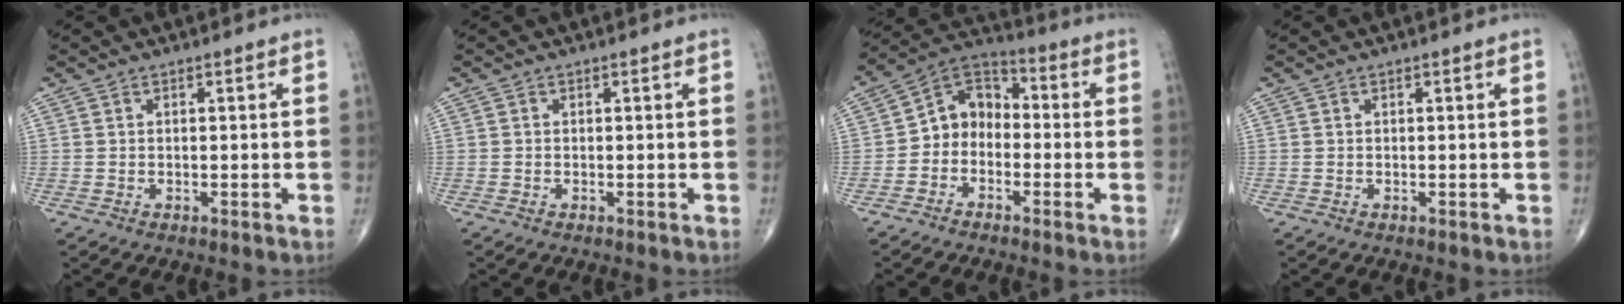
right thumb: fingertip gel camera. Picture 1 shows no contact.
{"total": 0.0}
{"total": 8.6, "force": [-1.9, 6.9, 4.8], "torque": [-0.049, 0.044, -0.056]}
{"total": 0.0}